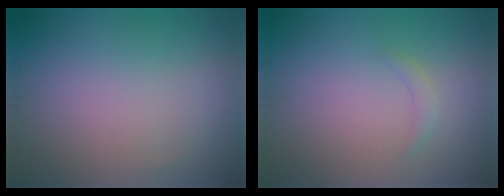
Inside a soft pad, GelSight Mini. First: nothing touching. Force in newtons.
{"total": 0.8, "press": 0.8, "slide": 0.1}